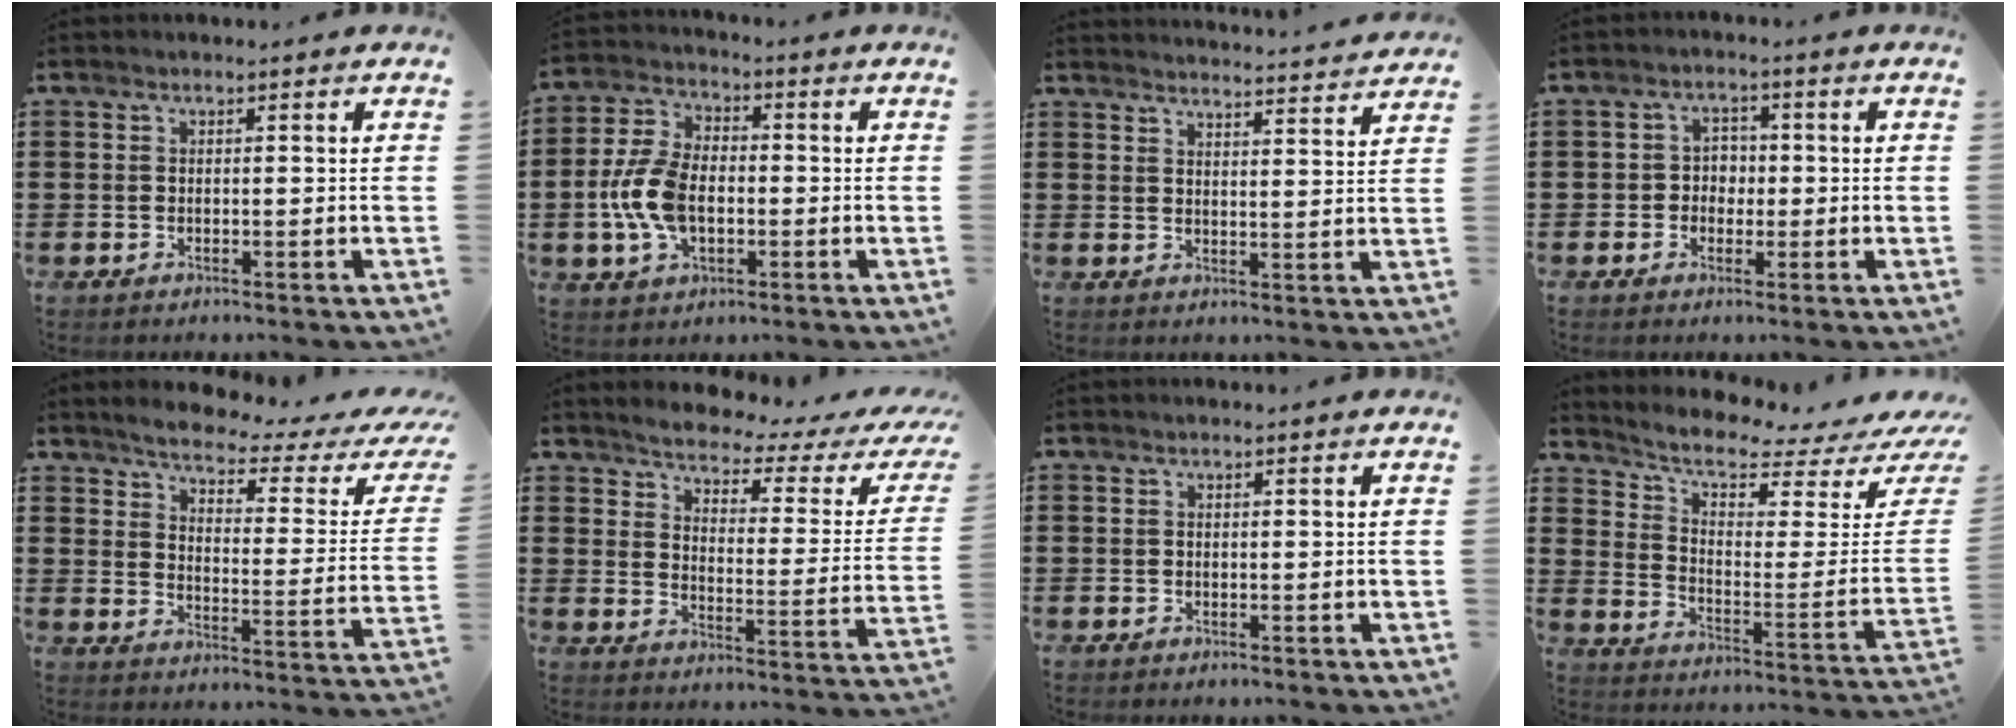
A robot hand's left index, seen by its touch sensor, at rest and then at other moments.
{"total": 9.3, "force": [-1.4, 5.6, 7.4], "torque": [-0.184, -0.001, -0.034]}
{"total": 3.6, "force": [3.5, -0.8, 0.1], "torque": [-0.006, -0.030, 0.059]}
{"total": 3.1, "force": [-0.6, 2.7, 1.3], "torque": [-0.036, 0.008, -0.018]}
{"total": 4.0, "force": [3.2, 0.1, 2.3], "torque": [-0.064, -0.024, 0.046]}
{"total": 3.1, "force": [2.9, 0.2, 1.2], "torque": [-0.046, -0.028, 0.039]}
{"total": 0.0}
{"total": 5.7, "force": [4.4, 1.7, 3.1], "torque": [-0.076, -0.039, 0.073]}